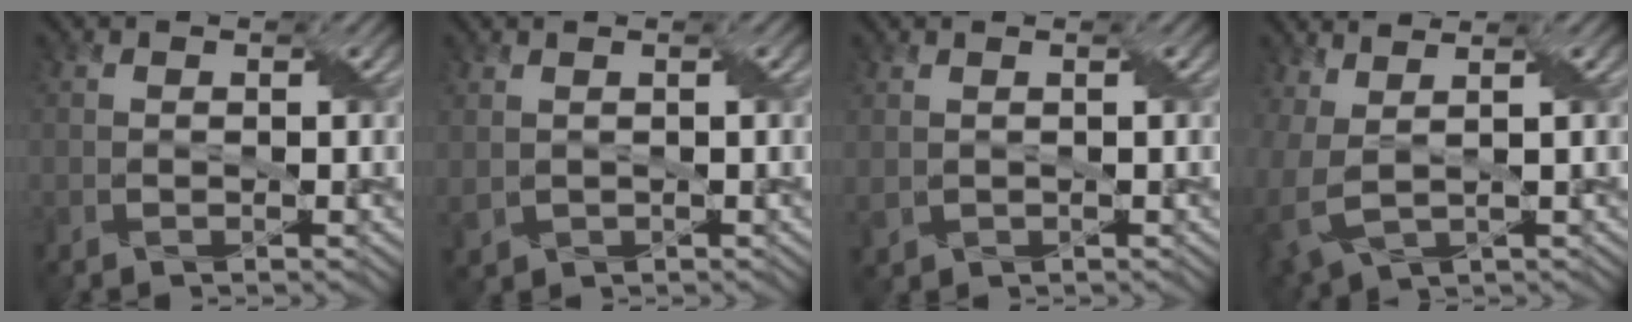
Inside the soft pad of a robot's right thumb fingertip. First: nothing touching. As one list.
[{"total": 1.5, "force": [0.5, 1.1, 0.9], "torque": [-0.030, -0.003, 0.017]}, {"total": 1.1, "force": [0.5, 0.8, 0.6], "torque": [-0.021, -0.002, 0.015]}, {"total": 4.8, "force": [1.5, 2.2, 3.9], "torque": [-0.114, -0.001, 0.043]}]